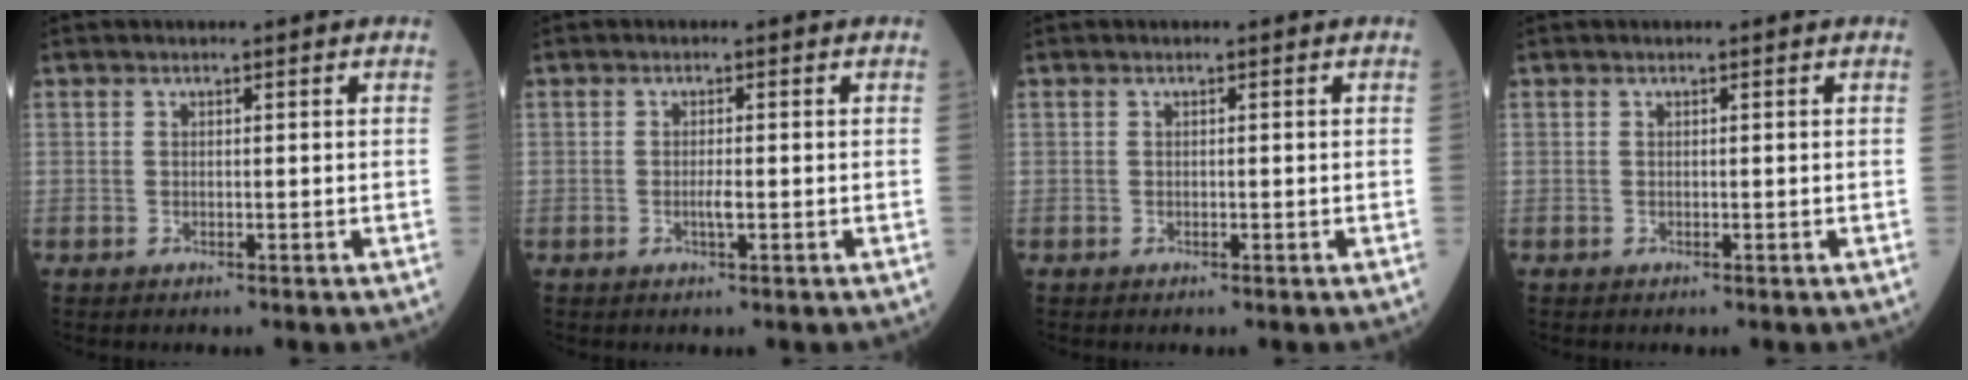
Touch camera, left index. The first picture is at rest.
{"total": 1.4, "force": [-0.4, 0.0, 1.3], "torque": [-0.028, -0.002, -0.007]}
{"total": 0.0}
{"total": 0.0}